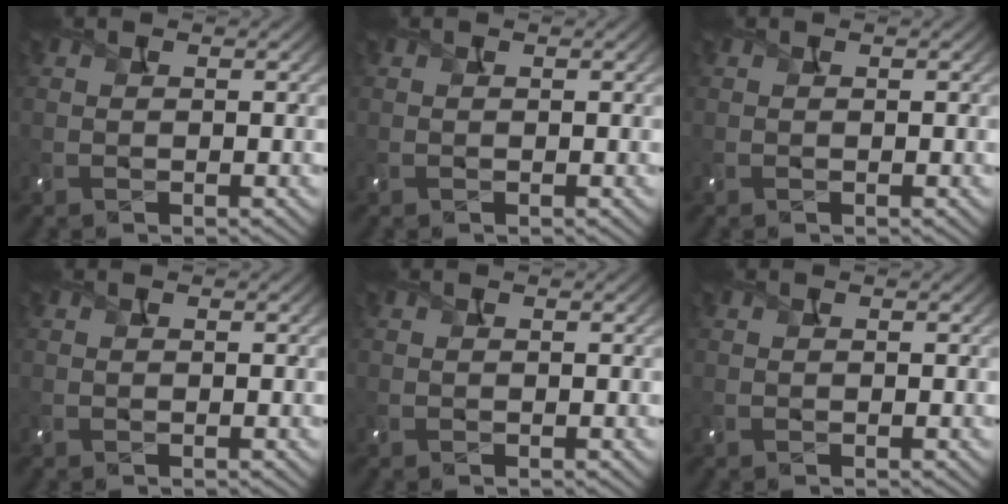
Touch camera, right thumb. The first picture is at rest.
{"total": 0.0}
{"total": 0.0}
{"total": 0.0}
{"total": 0.0}
{"total": 0.0}